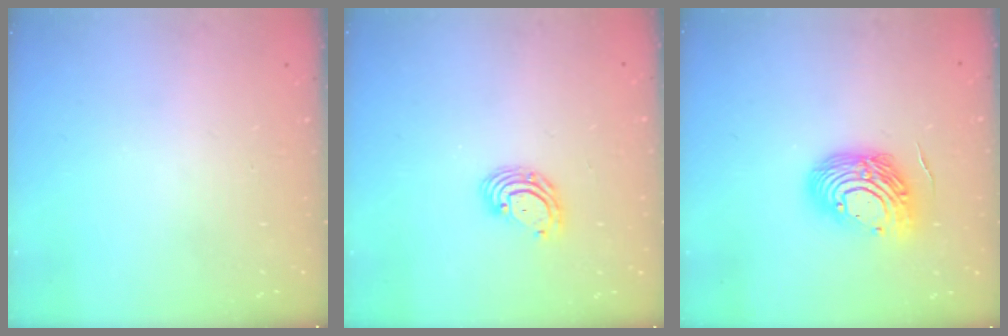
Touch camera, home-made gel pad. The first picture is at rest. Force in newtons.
{"total": 5.7, "press": 5.7, "slide": 0.9}
{"total": 13.3, "press": 13.1, "slide": 2.3}